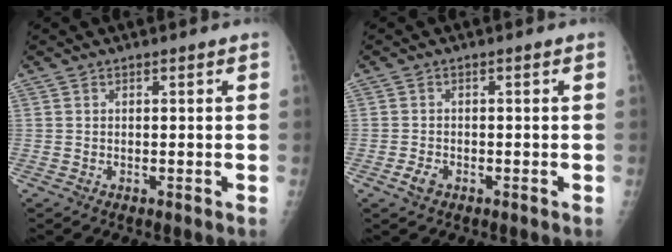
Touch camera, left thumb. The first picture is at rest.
{"total": 2.1, "force": [-1.1, 1.3, 1.2], "torque": [-0.025, 0.002, -0.020]}